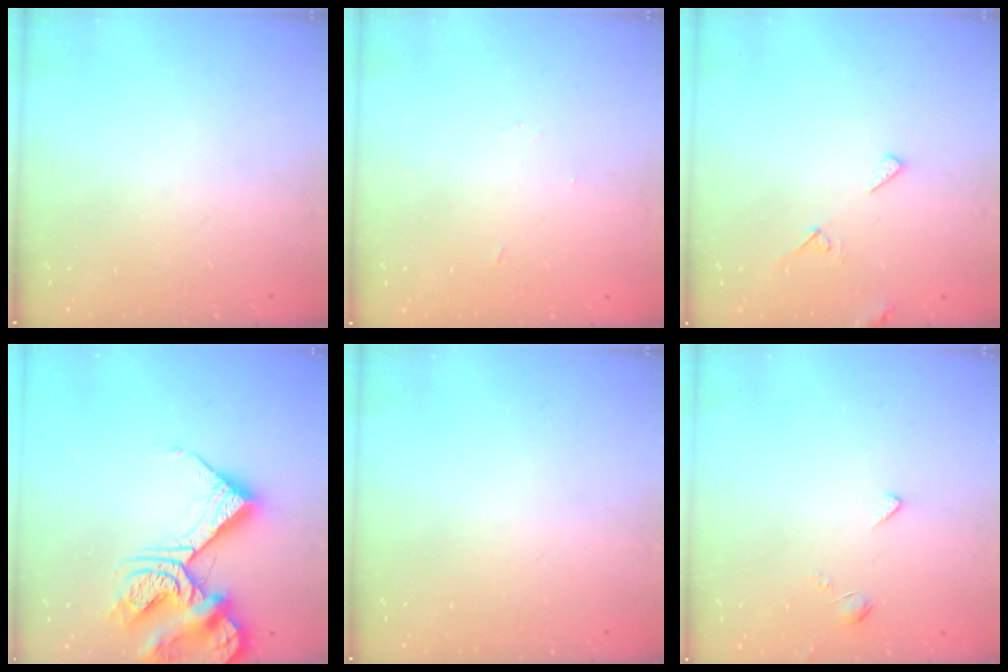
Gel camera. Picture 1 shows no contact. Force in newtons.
{"total": 2.4, "press": 2.4, "slide": 0.2}
{"total": 5.3, "press": 5.3, "slide": 0.5}
{"total": 15.7, "press": 15.6, "slide": 1.7}
{"total": 0.0}
{"total": 2.0, "press": 2.0, "slide": 0.5}